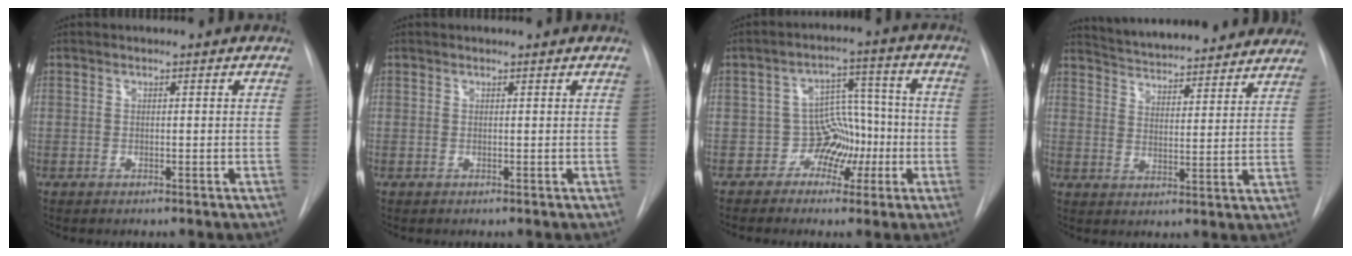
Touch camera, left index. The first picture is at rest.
{"total": 0.9, "force": [0.9, 0.1, 0.1], "torque": [-0.008, 0.008, 0.011]}
{"total": 6.2, "force": [-2.3, 5.2, 2.3], "torque": [-0.019, 0.029, -0.035]}
{"total": 23.5, "force": [21.6, 4.4, 8.4], "torque": [-0.134, -0.012, 0.278]}